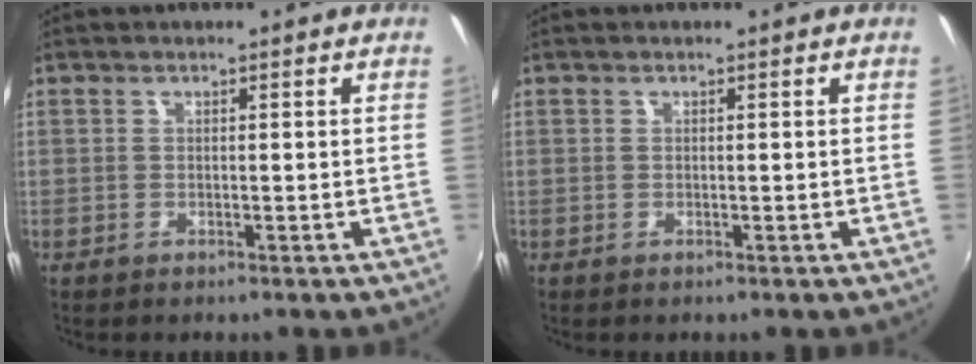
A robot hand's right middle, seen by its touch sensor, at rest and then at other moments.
{"total": 0.0}